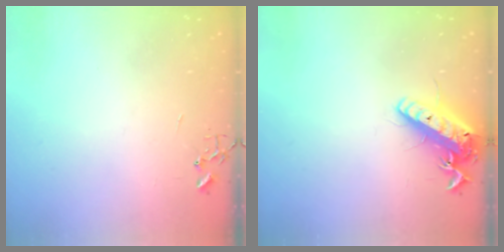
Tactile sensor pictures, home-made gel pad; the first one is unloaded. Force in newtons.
{"total": 15.0, "press": 14.7, "slide": 3.1}